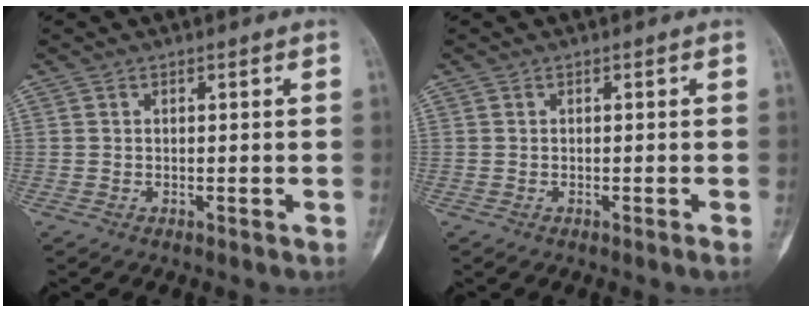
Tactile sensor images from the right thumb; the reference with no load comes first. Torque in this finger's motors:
{"motor_torque": [0.16, -0.06, 0.29, -0.11, -0.03]}